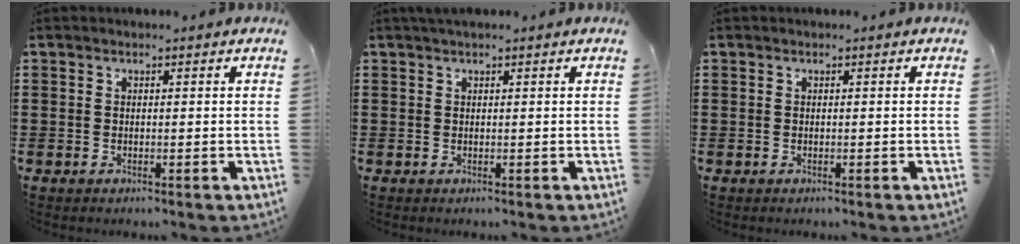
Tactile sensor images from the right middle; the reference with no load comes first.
{"total": 0.7, "force": [0.5, 0.0, 0.5], "torque": [-0.010, 0.002, 0.009]}
{"total": 0.0}